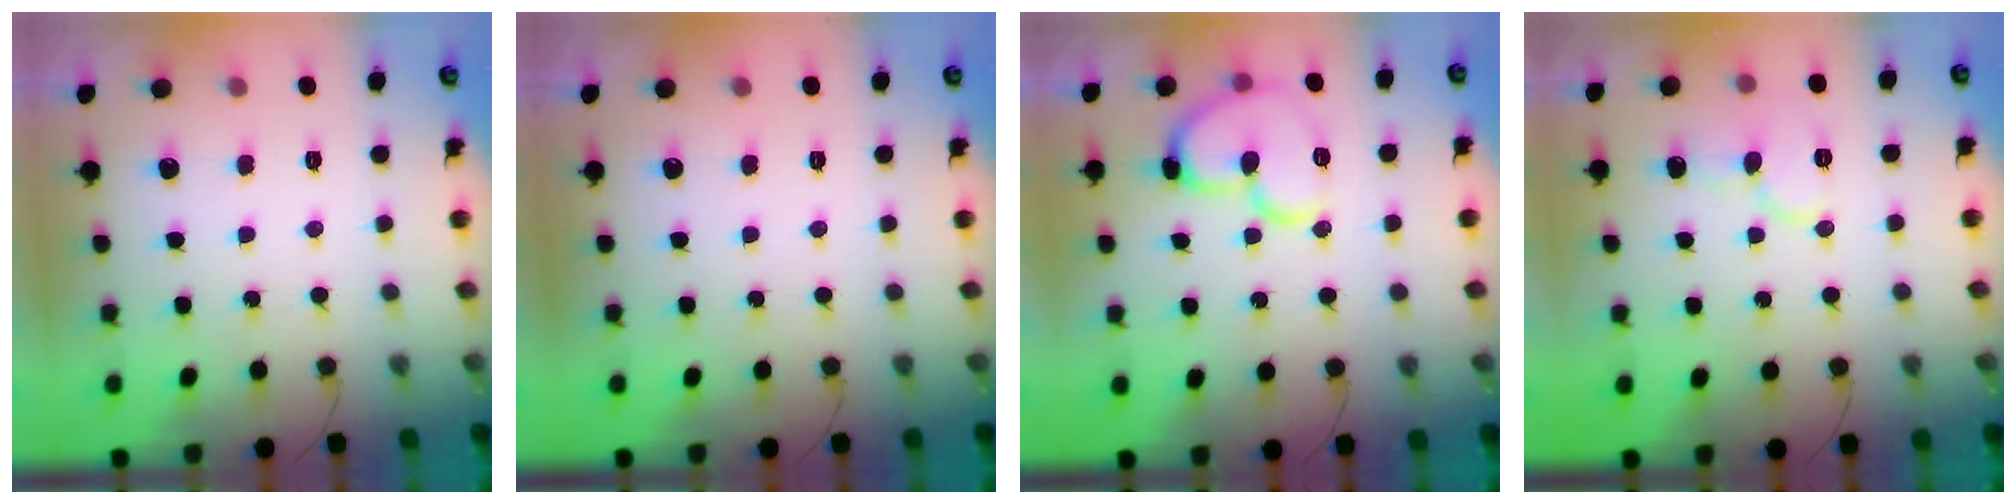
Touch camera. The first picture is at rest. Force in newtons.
{"total": 0.0}
{"total": 14.4, "press": 14.4, "slide": 1.1}
{"total": 7.6, "press": 7.5, "slide": 0.8}